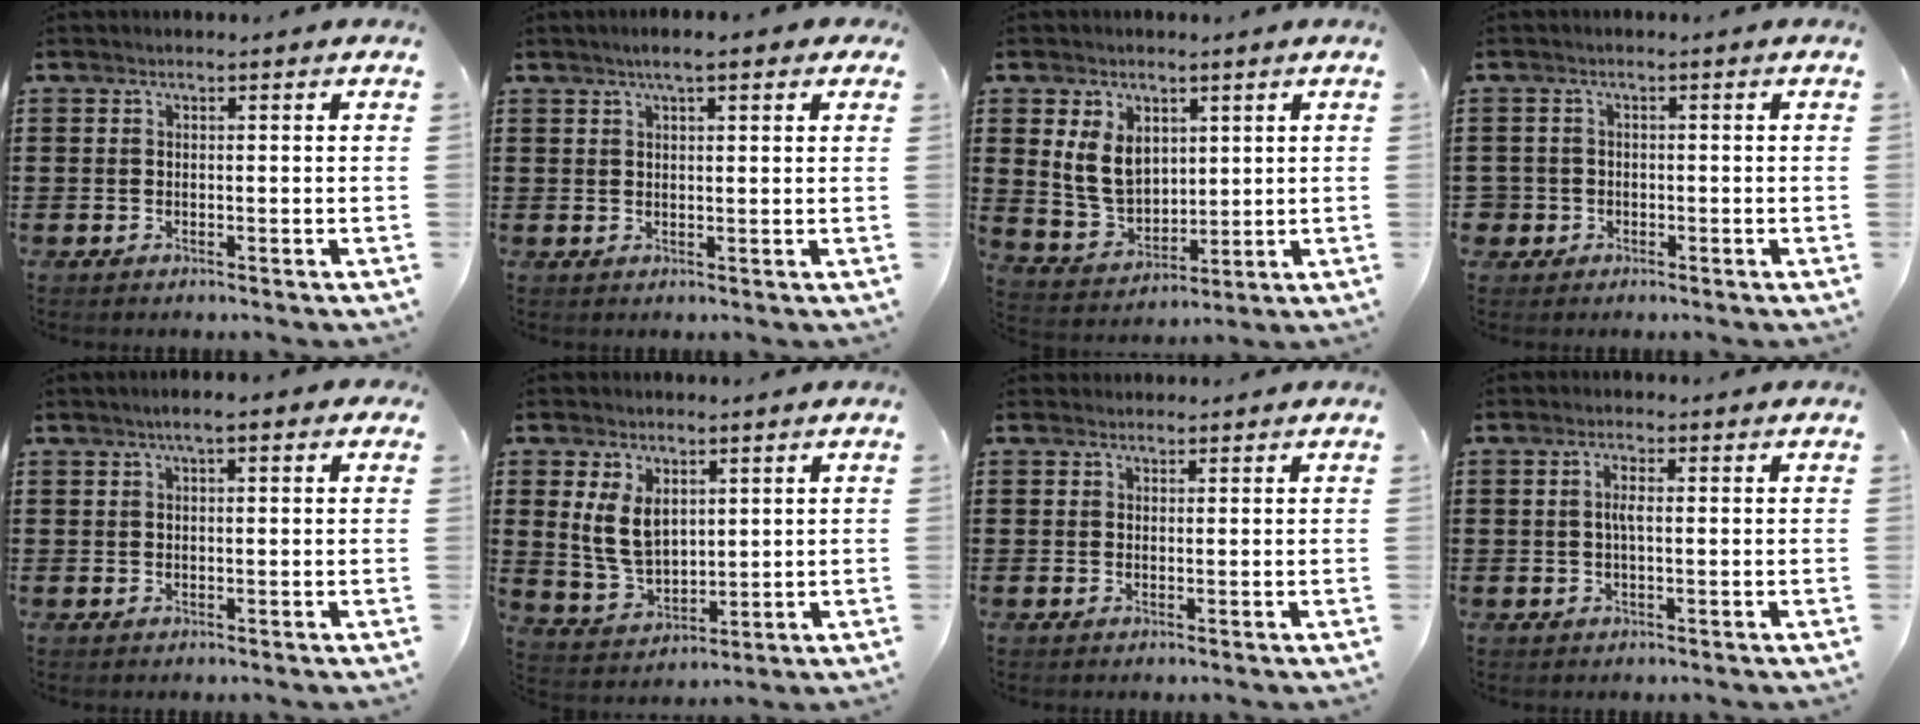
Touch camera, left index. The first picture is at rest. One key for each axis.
{"total": 3.4, "fx": 1.9, "fy": 0.6, "fz": 2.7, "tx": -0.057, "ty": 0.005, "tz": 0.032}
{"total": 7.5, "fx": 2.6, "fy": 5.5, "fz": 4.4, "tx": -0.117, "ty": 0.013, "tz": 0.048}
{"total": 1.8, "fx": -0.8, "fy": 1.6, "fz": 0.1, "tx": -0.010, "ty": 0.001, "tz": -0.021}
{"total": 2.3, "fx": 0.8, "fy": 0.4, "fz": 2.2, "tx": -0.042, "ty": 0.004, "tz": 0.012}
{"total": 7.0, "fx": 2.3, "fy": 4.6, "fz": 4.8, "tx": -0.118, "ty": 0.007, "tz": 0.042}
{"total": 0.8, "fx": 0.8, "fy": 0.3, "fz": 0.0, "tx": -0.003, "ty": -0.001, "tz": 0.016}
{"total": 2.3, "fx": 0.2, "fy": 0.5, "fz": 2.3, "tx": -0.045, "ty": -0.001, "tz": 0.001}